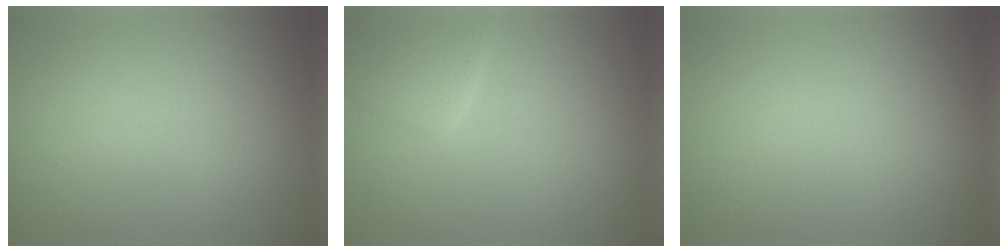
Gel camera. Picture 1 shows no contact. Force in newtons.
{"total": 2.5, "press": 2.5, "slide": 0.3}
{"total": 0.0}